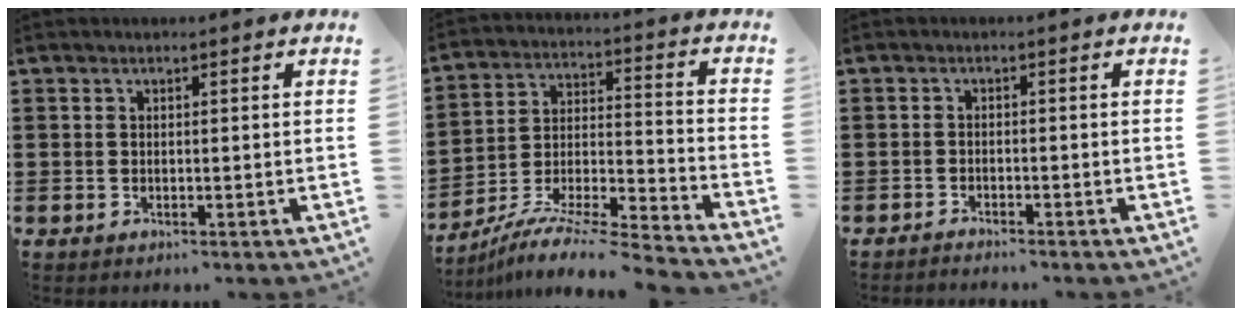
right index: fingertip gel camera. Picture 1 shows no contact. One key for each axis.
{"total": 8.1, "fx": -7.6, "fy": -0.2, "fz": 2.9, "tx": -0.049, "ty": 0.000, "tz": -0.153}
{"total": 1.1, "fx": -1.1, "fy": -0.1, "fz": -0.2, "tx": 0.002, "ty": 0.005, "tz": -0.023}